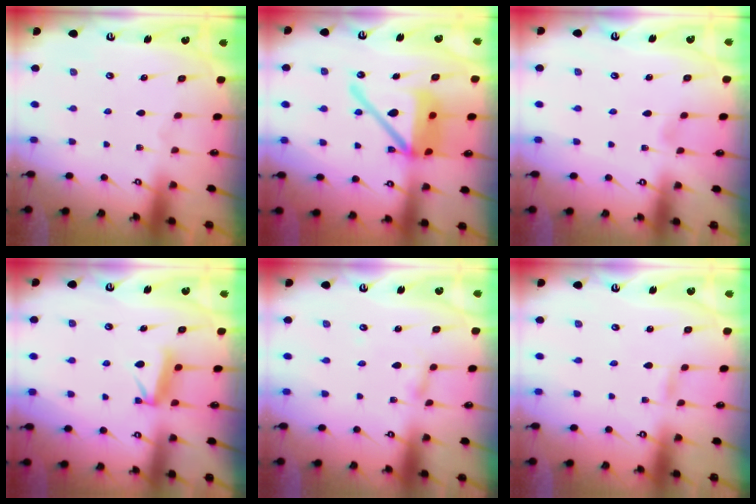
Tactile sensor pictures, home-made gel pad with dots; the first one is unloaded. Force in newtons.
{"total": 17.2, "press": 17.0, "slide": 2.7}
{"total": 3.1, "press": 3.1, "slide": 0.3}
{"total": 7.3, "press": 7.3, "slide": 0.7}
{"total": 2.0, "press": 2.0, "slide": 0.2}
{"total": 2.1, "press": 2.1, "slide": 0.2}